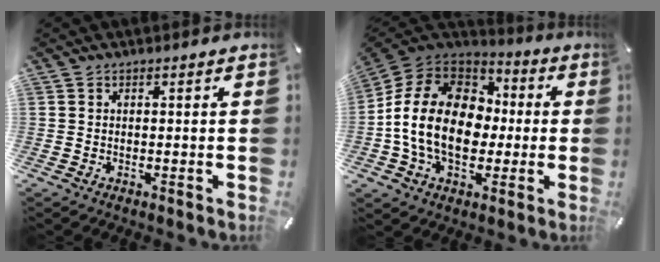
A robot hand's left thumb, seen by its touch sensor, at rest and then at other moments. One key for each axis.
{"total": 19.8, "fx": -1.9, "fy": 15.0, "fz": 12.7, "tx": -0.256, "ty": 0.028, "tz": -0.028}